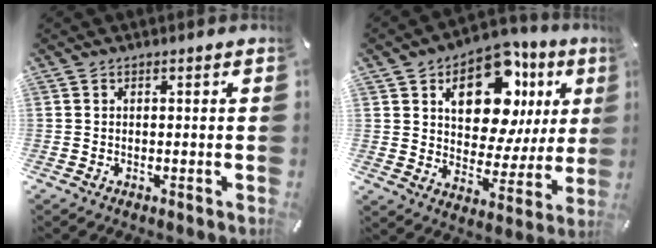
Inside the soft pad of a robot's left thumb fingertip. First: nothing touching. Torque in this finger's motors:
{"motor_torque": [2.53, 2.48, 1.45, -1.32, 0.43]}